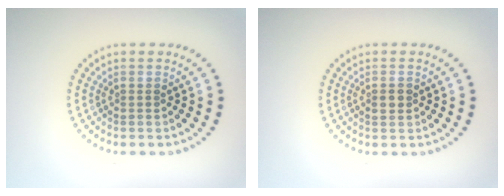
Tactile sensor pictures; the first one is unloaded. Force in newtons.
{"total": 1.0, "press": 1.0, "slide": 0.1}